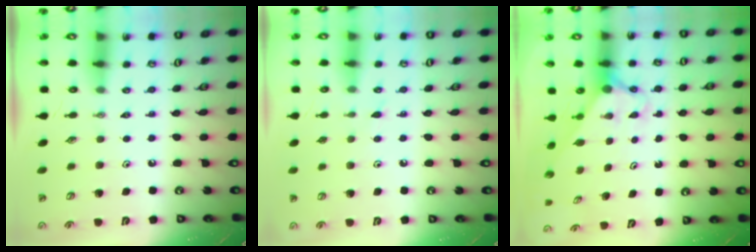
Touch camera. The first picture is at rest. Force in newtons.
{"total": 4.9, "press": 4.8, "slide": 0.7}
{"total": 2.9, "press": 2.9, "slide": 0.0}